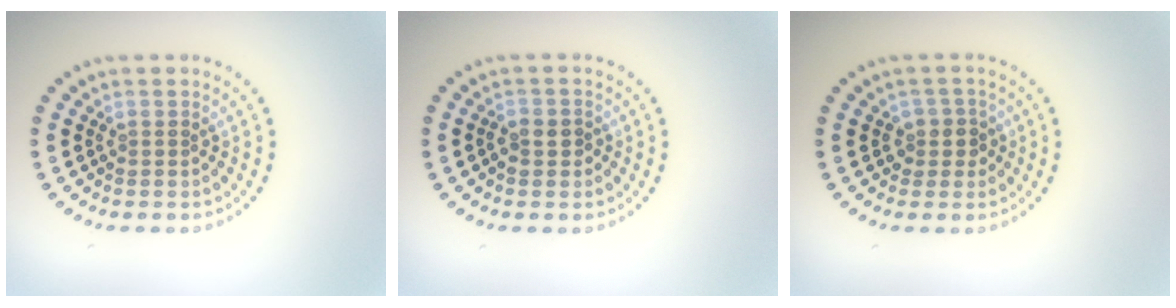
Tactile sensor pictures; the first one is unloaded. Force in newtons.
{"total": 1.8, "press": 1.8, "slide": 0.5}
{"total": 1.8, "press": 1.6, "slide": 0.9}